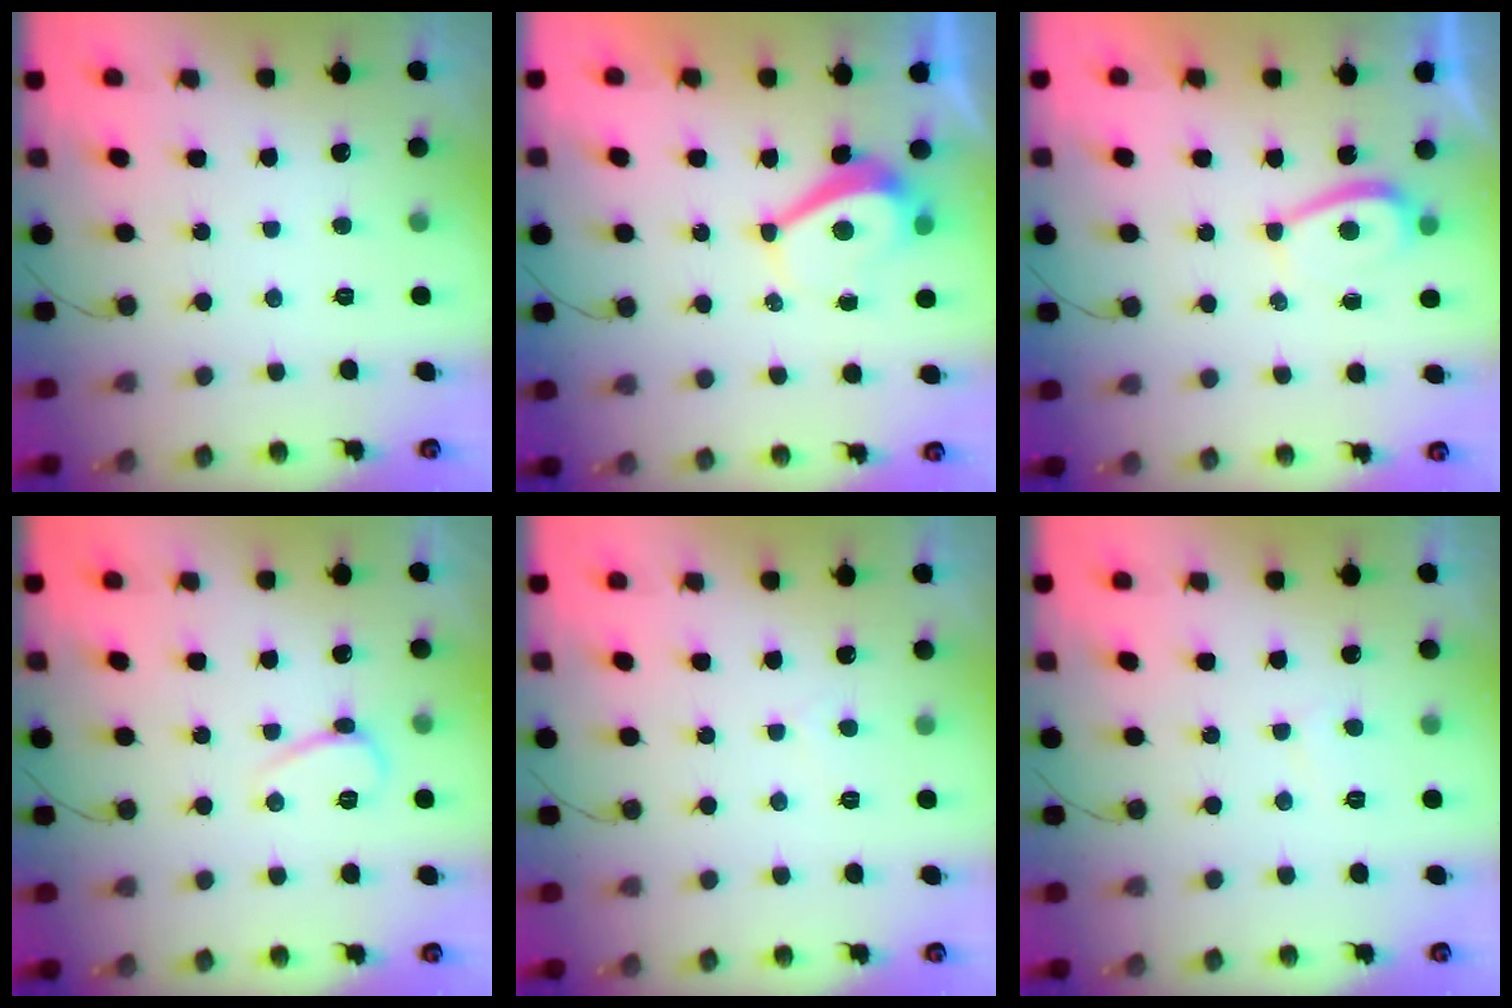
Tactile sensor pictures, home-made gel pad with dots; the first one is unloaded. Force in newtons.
{"total": 4.3, "press": 4.3, "slide": 0.8}
{"total": 2.8, "press": 2.7, "slide": 0.5}
{"total": 3.8, "press": 3.8, "slide": 0.5}
{"total": 3.7, "press": 3.7, "slide": 0.2}
{"total": 2.5, "press": 2.5, "slide": 0.3}